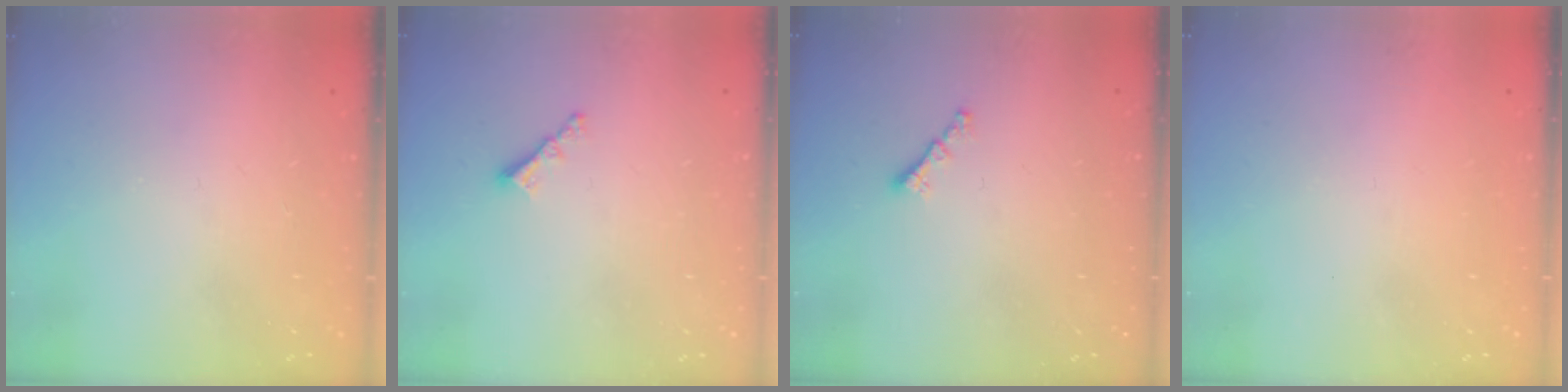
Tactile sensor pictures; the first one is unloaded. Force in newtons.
{"total": 3.5, "press": 3.5, "slide": 0.3}
{"total": 0.6, "press": 0.5, "slide": 0.4}
{"total": 0.9, "press": 0.8, "slide": 0.3}